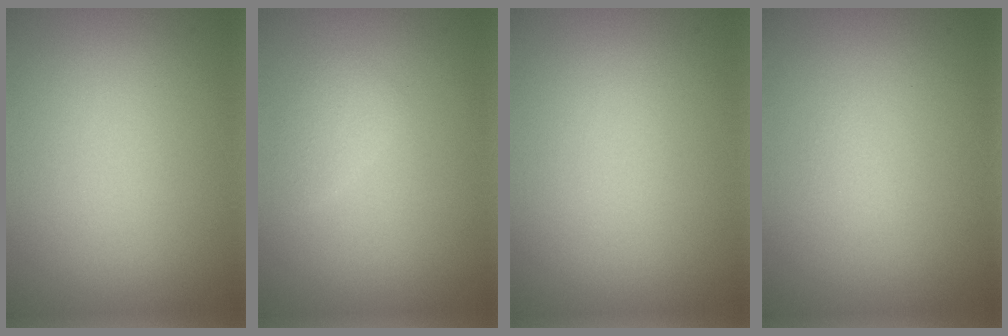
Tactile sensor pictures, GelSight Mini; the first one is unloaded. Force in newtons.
{"total": 1.3, "press": 1.3, "slide": 0.0}
{"total": 0.0}
{"total": 0.6, "press": 0.6, "slide": 0.0}